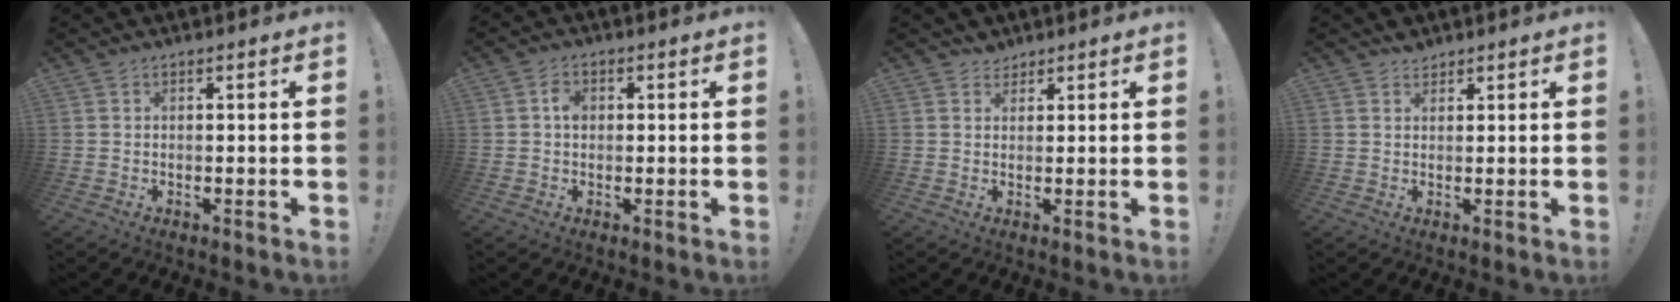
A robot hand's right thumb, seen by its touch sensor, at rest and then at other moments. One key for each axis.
{"total": 1.9, "fx": -0.1, "fy": 1.5, "fz": 1.1, "tx": -0.018, "ty": 0.006, "tz": -0.004}
{"total": 2.6, "fx": 2.1, "fy": 1.6, "fz": 0.2, "tx": 0.006, "ty": -0.012, "tz": 0.037}
{"total": 2.3, "fx": 2.0, "fy": 1.0, "fz": 0.2, "tx": 0.009, "ty": -0.014, "tz": 0.035}